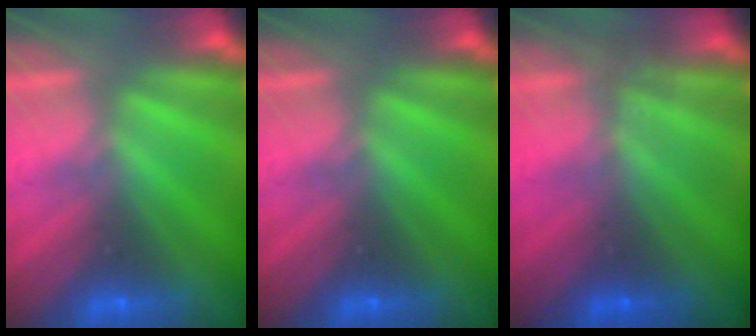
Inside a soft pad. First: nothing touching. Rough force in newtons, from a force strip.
{"total": 0.0}
{"total": 1.0}